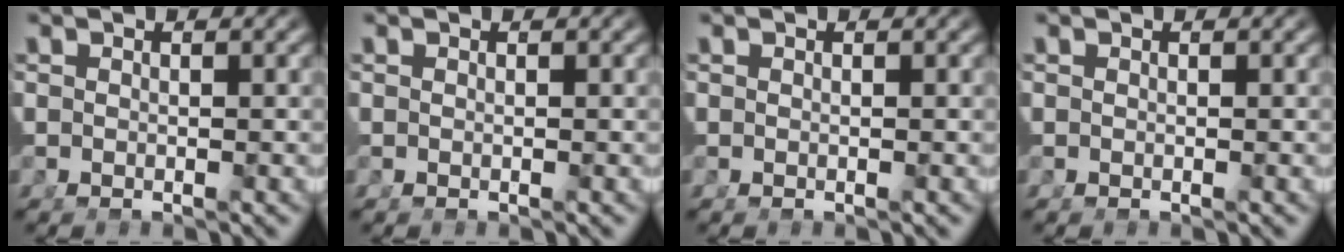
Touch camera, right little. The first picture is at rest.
{"total": 0.6, "force": [0.1, 0.5, 0.4], "torque": [-0.010, 0.000, 0.001]}
{"total": 0.0}
{"total": 0.0}